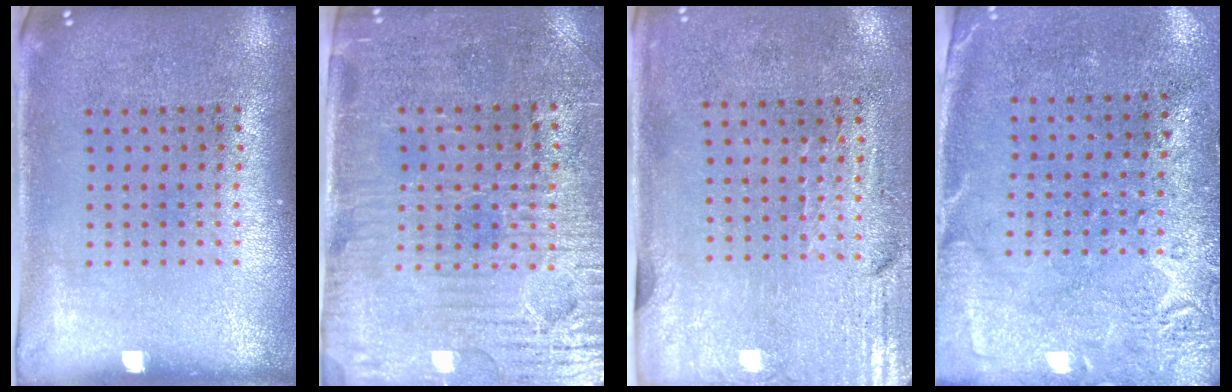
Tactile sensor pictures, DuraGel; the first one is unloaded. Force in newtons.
{"total": 3.9, "press": 3.5, "slide": 1.5}
{"total": 3.0, "press": 2.5, "slide": 1.6}
{"total": 2.8, "press": 2.2, "slide": 1.7}